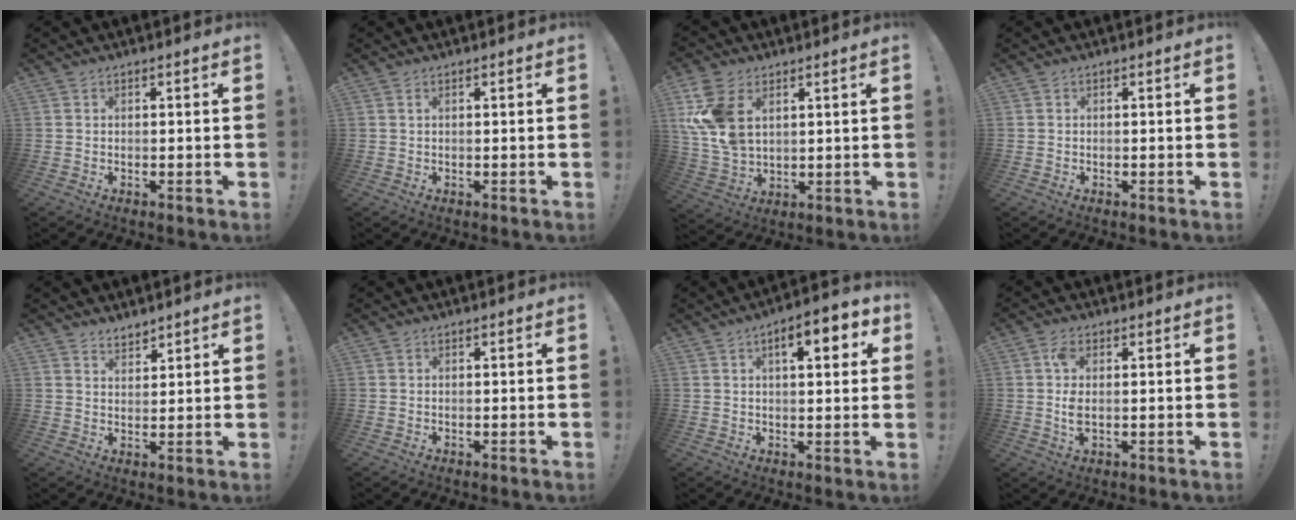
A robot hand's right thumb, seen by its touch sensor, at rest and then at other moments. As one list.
[{"total": 0.6, "force": [0.2, 0.1, 0.6], "torque": [-0.011, 0.001, 0.004]}, {"total": 13.5, "force": [4.8, 8.8, 9.1], "torque": [-0.179, -0.014, 0.095]}, {"total": 0.0}, {"total": 3.7, "force": [3.4, 1.4, 0.3], "torque": [0.000, -0.024, 0.062]}, {"total": 0.0}, {"total": 8.2, "force": [3.1, 2.9, 7.0], "torque": [-0.083, -0.009, 0.041]}, {"total": 5.0, "force": [0.6, 2.2, 4.5], "torque": [-0.083, -0.002, 0.009]}]